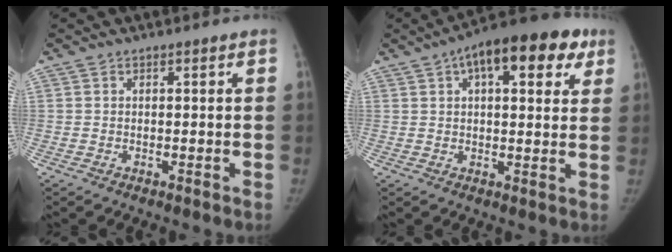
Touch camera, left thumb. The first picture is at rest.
{"total": 16.6, "force": [7.5, 7.5, 12.7], "torque": [-0.148, 0.013, 0.100]}